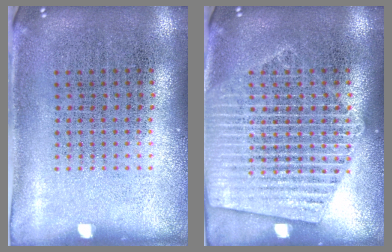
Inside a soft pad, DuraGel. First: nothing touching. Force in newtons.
{"total": 3.5, "press": 3.5, "slide": 0.4}